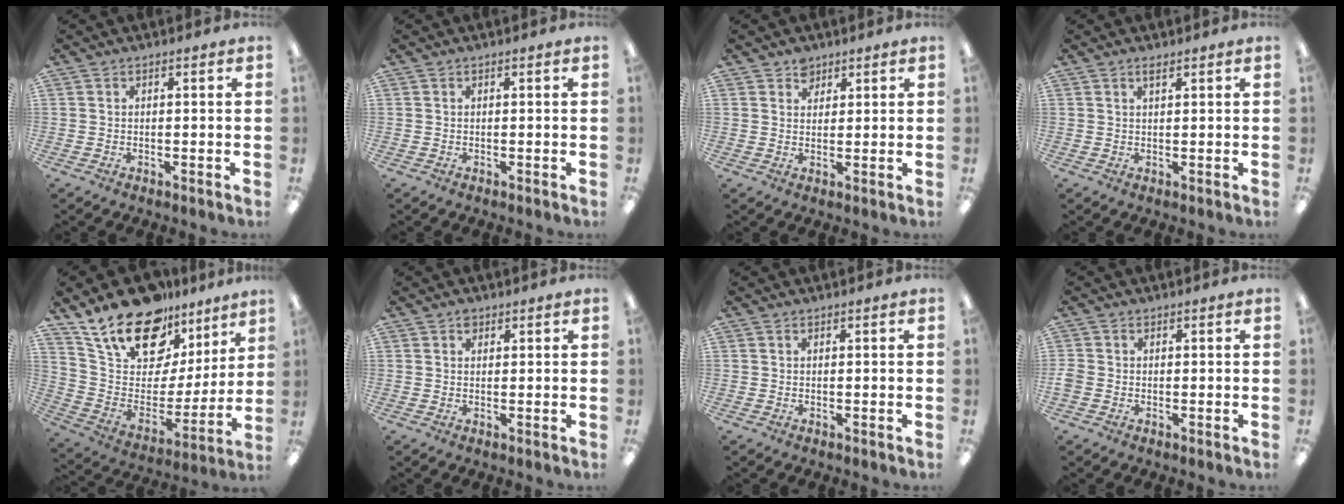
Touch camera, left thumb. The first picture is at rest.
{"total": 0.0}
{"total": 3.3, "force": [2.5, 2.1, 0.5], "torque": [0.001, -0.009, 0.044]}
{"total": 1.4, "force": [1.0, 0.4, 0.8], "torque": [-0.019, 0.001, 0.019]}
{"total": 21.2, "force": [15.6, 10.8, 9.5], "torque": [-0.178, -0.100, 0.283]}
{"total": 1.5, "force": [0.9, 1.0, 0.5], "torque": [-0.004, -0.002, 0.015]}
{"total": 0.0}
{"total": 1.6, "force": [-0.5, 1.4, 0.7], "torque": [-0.009, 0.003, -0.008]}